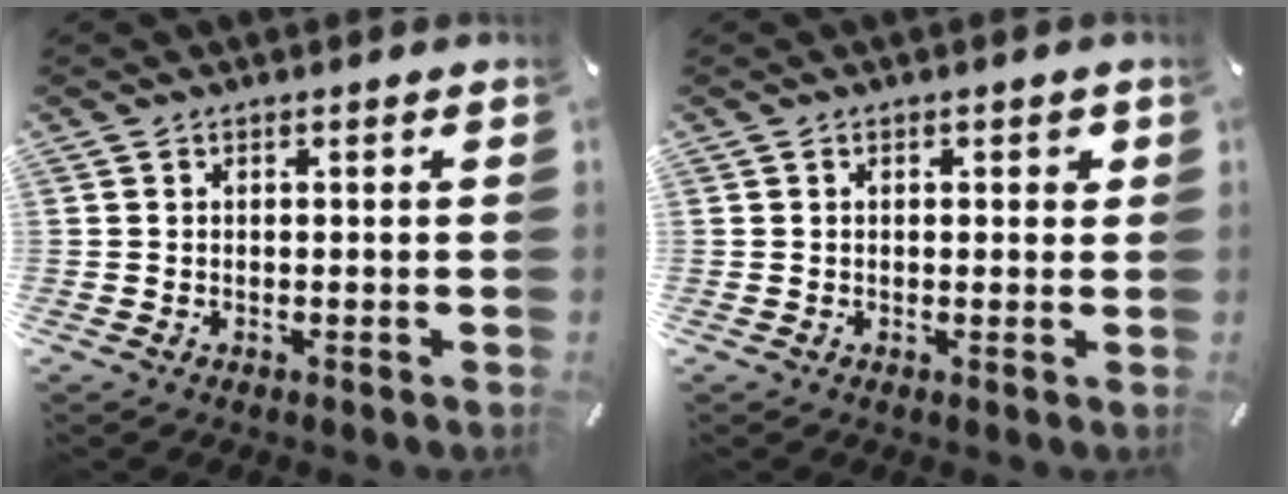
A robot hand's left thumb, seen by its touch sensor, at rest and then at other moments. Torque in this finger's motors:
{"motor_torque": [-0.16, -0.22, -0.10, 0.20, -0.02]}